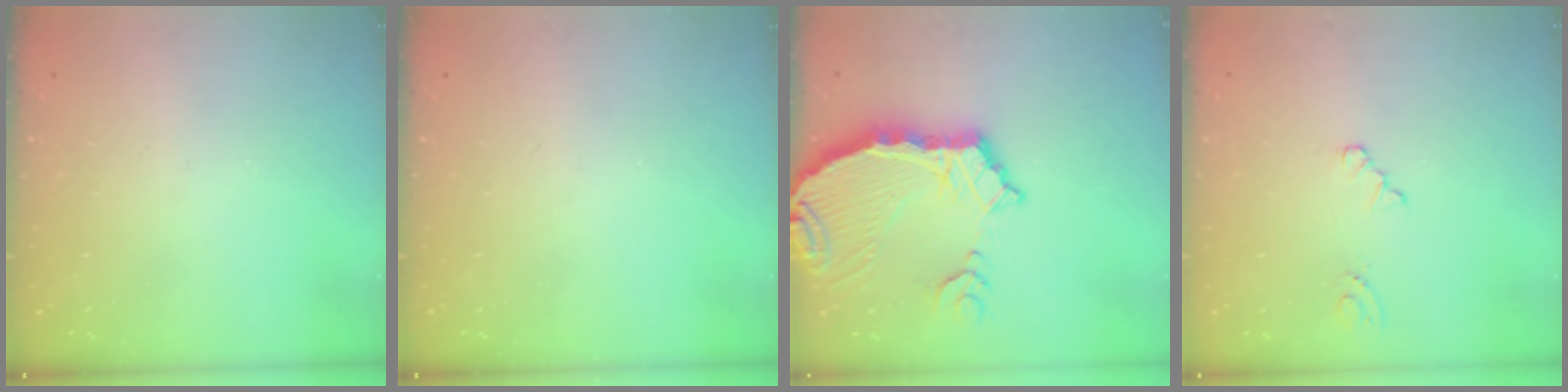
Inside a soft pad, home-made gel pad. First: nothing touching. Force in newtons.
{"total": 0.0}
{"total": 11.4, "press": 11.3, "slide": 1.3}
{"total": 2.8, "press": 2.7, "slide": 0.4}